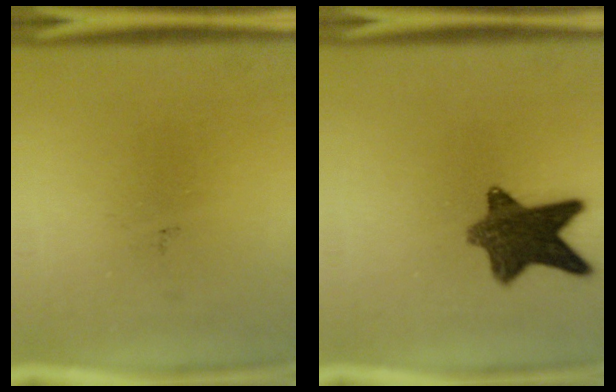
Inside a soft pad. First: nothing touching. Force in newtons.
{"total": 10.2}